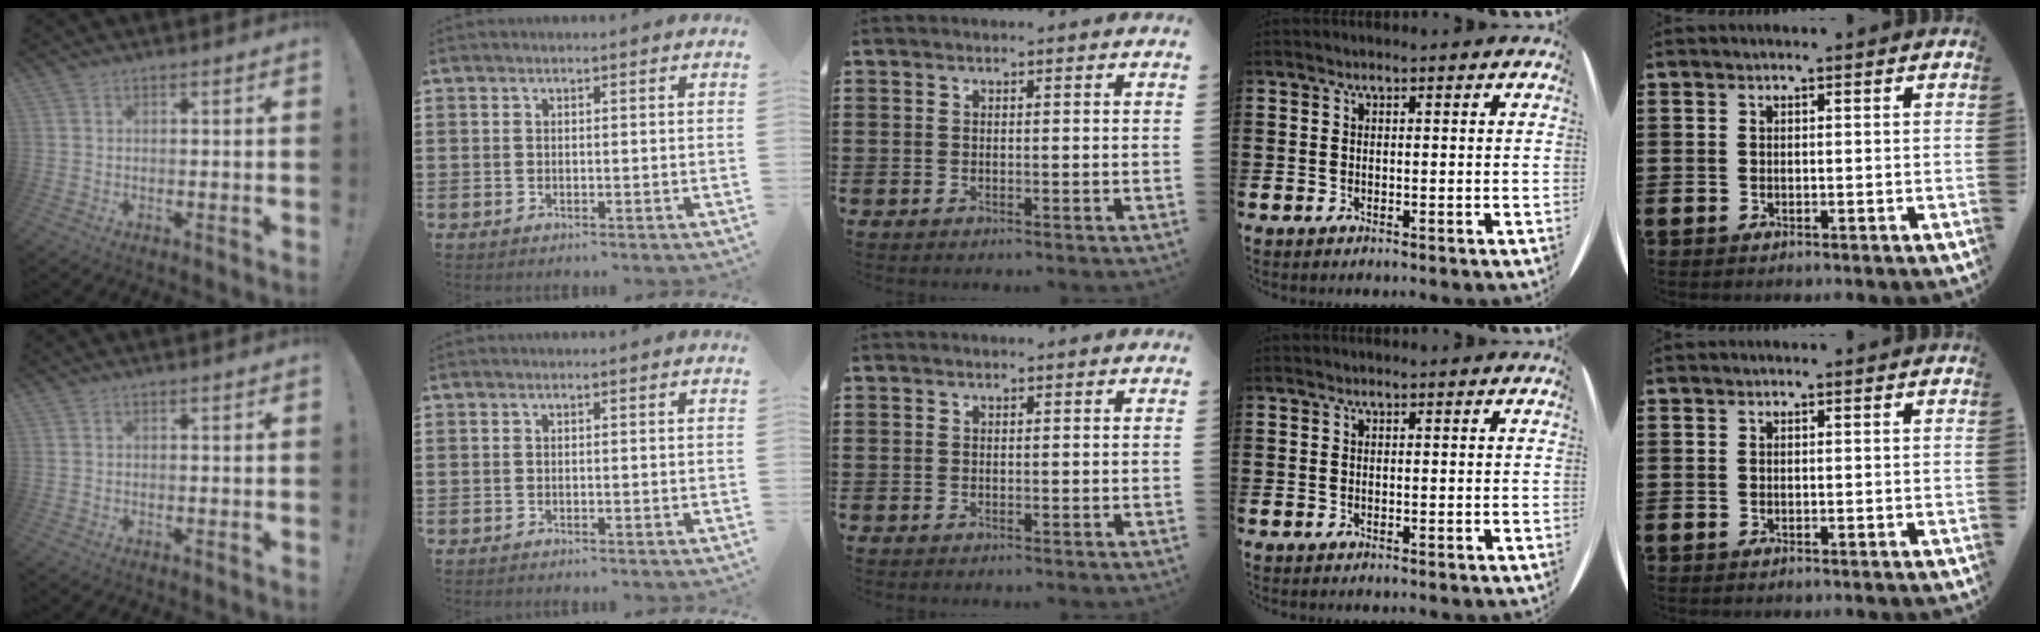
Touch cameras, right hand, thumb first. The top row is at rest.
{}